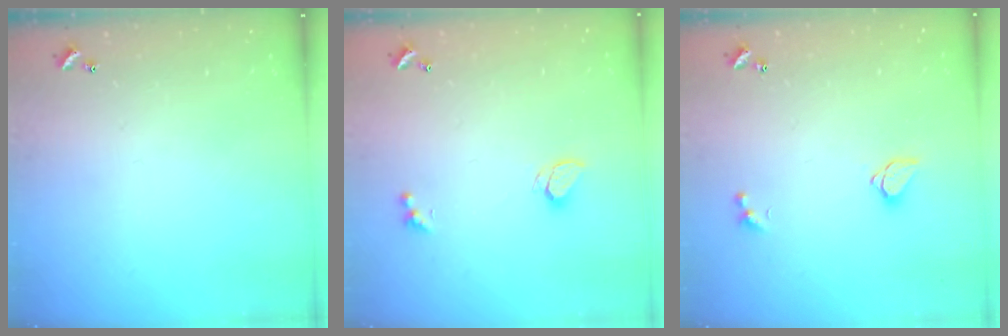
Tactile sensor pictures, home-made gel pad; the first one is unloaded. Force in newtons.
{"total": 2.4, "press": 2.3, "slide": 0.6}
{"total": 1.5, "press": 1.5, "slide": 0.3}